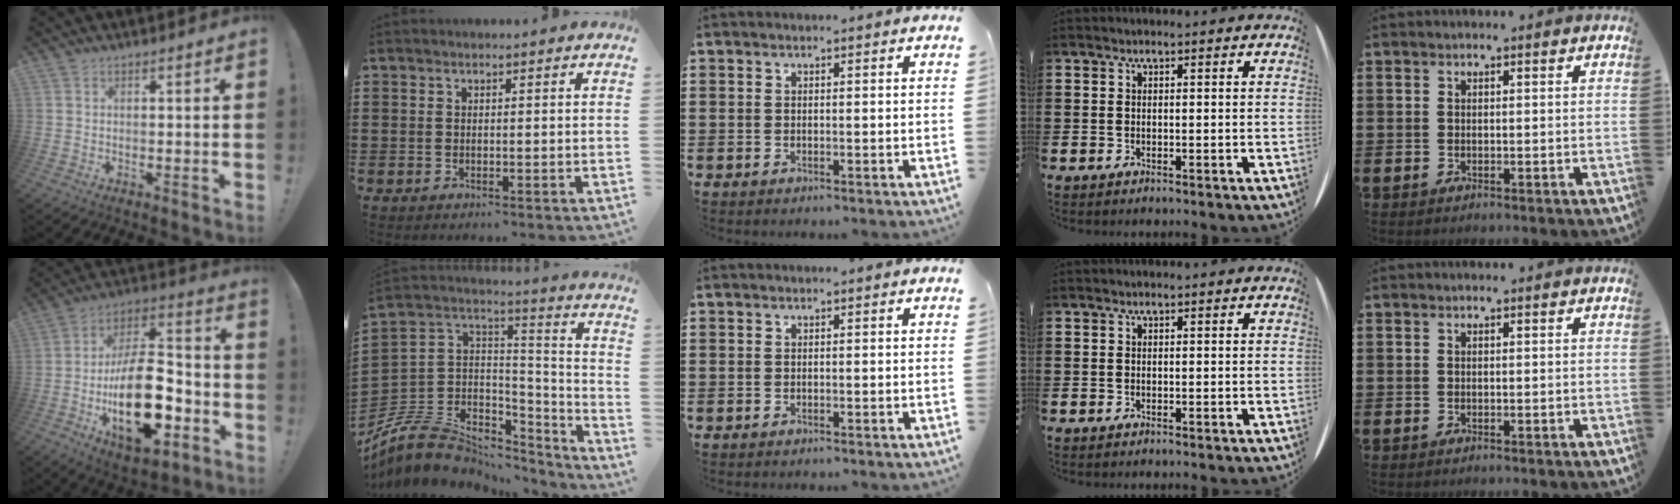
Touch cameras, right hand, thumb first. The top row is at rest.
{"thumb": {"total": 26.0, "force": [-7.4, 13.4, 21.1], "torque": [-0.361, 0.048, -0.110]}, "index": {"total": 9.5, "force": [-6.5, 5.9, 3.6], "torque": [-0.096, 0.010, -0.124]}}